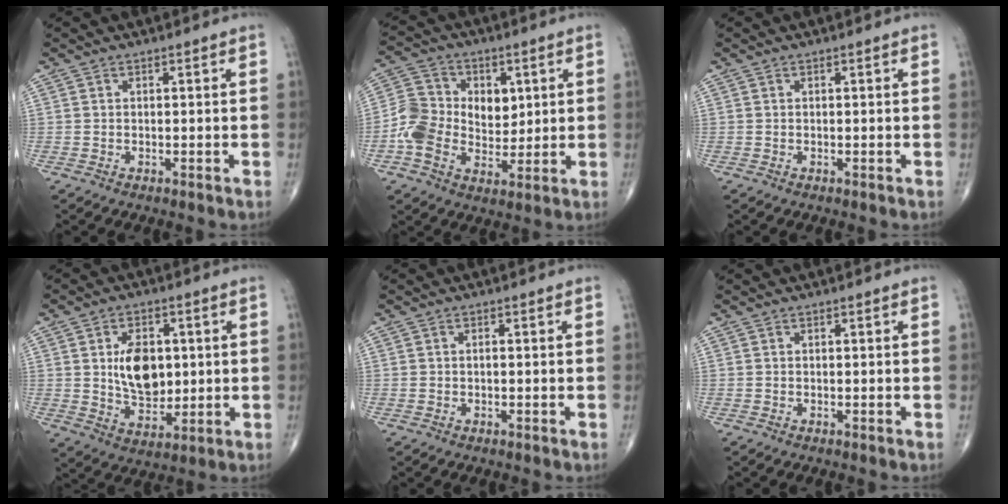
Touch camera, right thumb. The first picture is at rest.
{"total": 11.6, "force": [0.6, 9.1, 7.2], "torque": [-0.092, 0.008, 0.006]}
{"total": 0.0}
{"total": 10.8, "force": [1.5, 7.0, 8.1], "torque": [-0.107, -0.014, 0.034]}
{"total": 0.5, "force": [-0.1, 0.3, 0.4], "torque": [-0.010, 0.000, 0.000]}
{"total": 0.0}